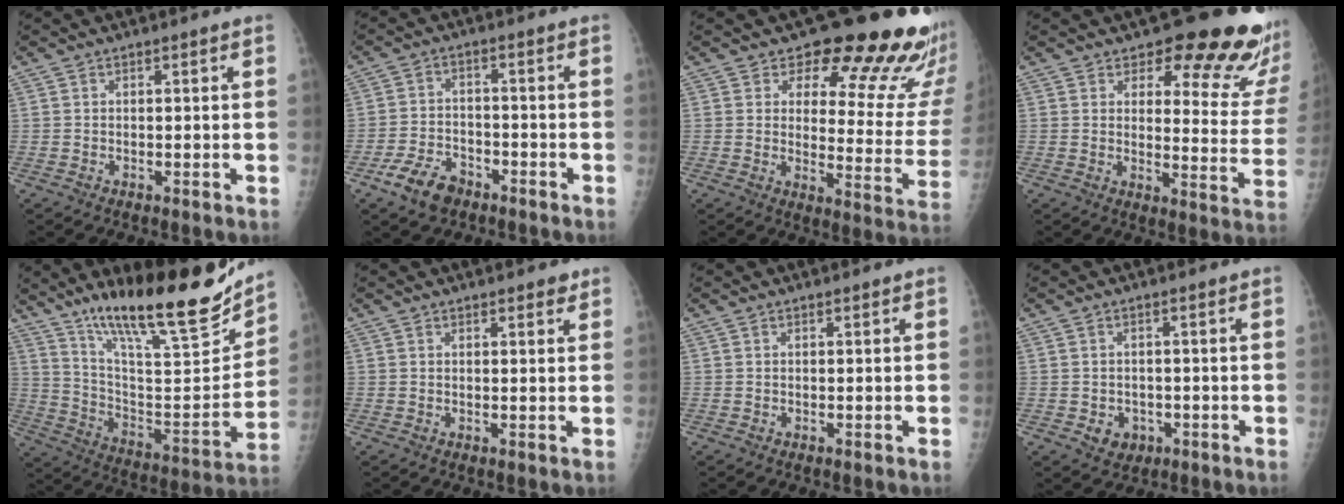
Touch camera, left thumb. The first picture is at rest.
{"total": 7.0, "force": [-4.5, 4.2, 3.3], "torque": [-0.059, 0.021, -0.081]}
{"total": 19.3, "force": [15.4, 7.0, 9.3], "torque": [-0.060, -0.121, 0.174]}
{"total": 18.1, "force": [14.7, 5.6, 8.8], "torque": [-0.056, -0.117, 0.165]}
{"total": 25.0, "force": [18.9, 5.1, 15.6], "torque": [-0.218, -0.095, 0.313]}
{"total": 1.7, "force": [1.3, 0.7, 0.7], "torque": [0.002, -0.007, 0.013]}
{"total": 0.0}
{"total": 3.4, "force": [-1.0, 3.0, 1.3], "torque": [-0.005, 0.002, -0.003]}